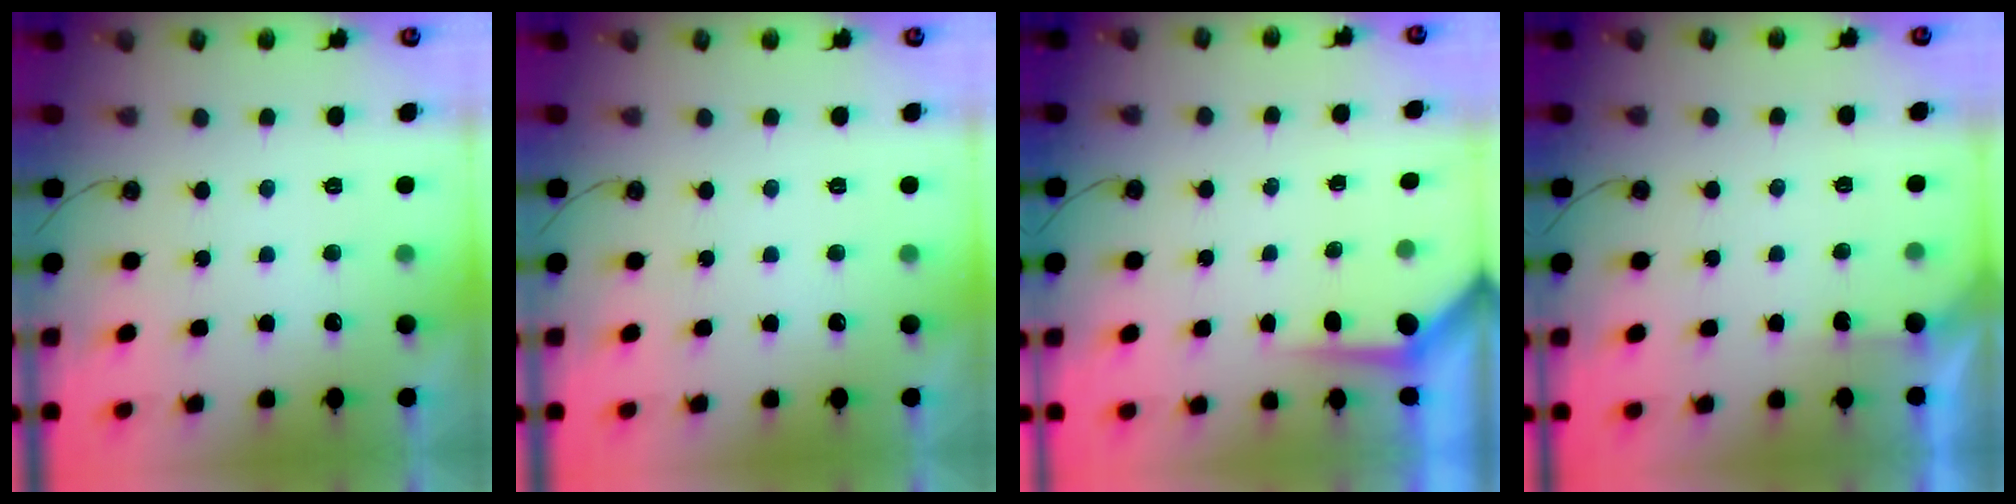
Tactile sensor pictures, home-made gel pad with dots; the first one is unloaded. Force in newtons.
{"total": 0.0}
{"total": 3.8, "press": 3.8, "slide": 0.4}
{"total": 2.3, "press": 2.2, "slide": 0.3}